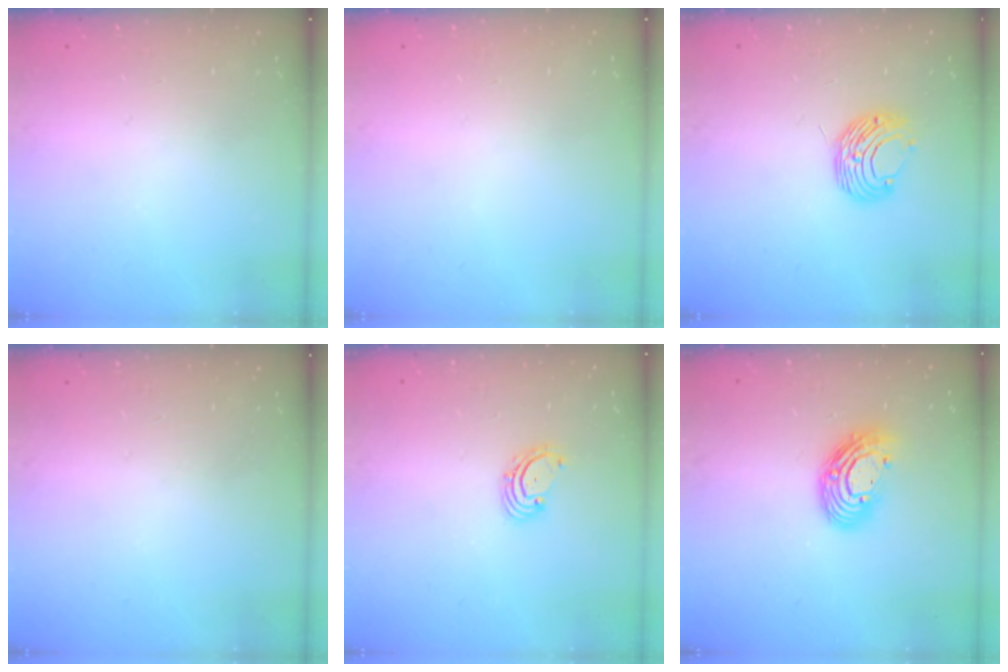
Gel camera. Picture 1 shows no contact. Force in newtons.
{"total": 0.0}
{"total": 8.5, "press": 8.5, "slide": 0.6}
{"total": 0.0}
{"total": 1.8, "press": 1.7, "slide": 0.7}
{"total": 11.8, "press": 11.7, "slide": 0.9}